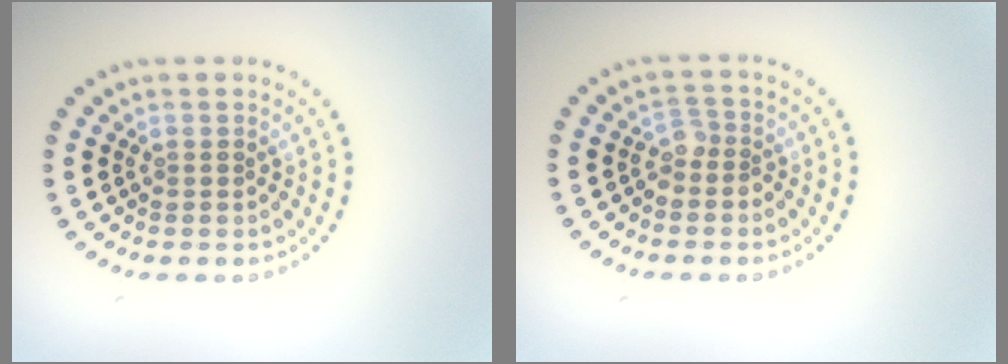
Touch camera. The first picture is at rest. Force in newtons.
{"total": 1.6, "press": 1.3, "slide": 1.0}